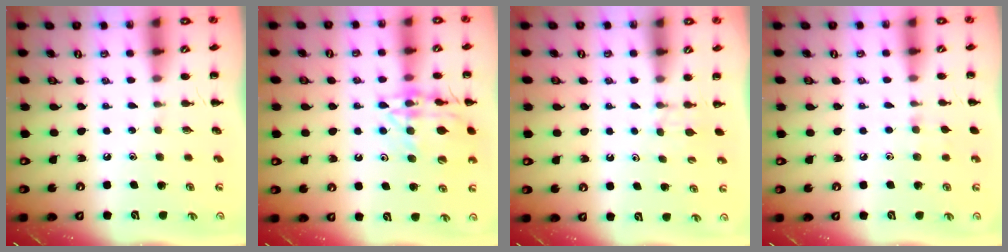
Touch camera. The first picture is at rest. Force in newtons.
{"total": 15.7, "press": 15.6, "slide": 1.0}
{"total": 2.9, "press": 2.7, "slide": 1.1}
{"total": 4.9, "press": 4.6, "slide": 1.5}